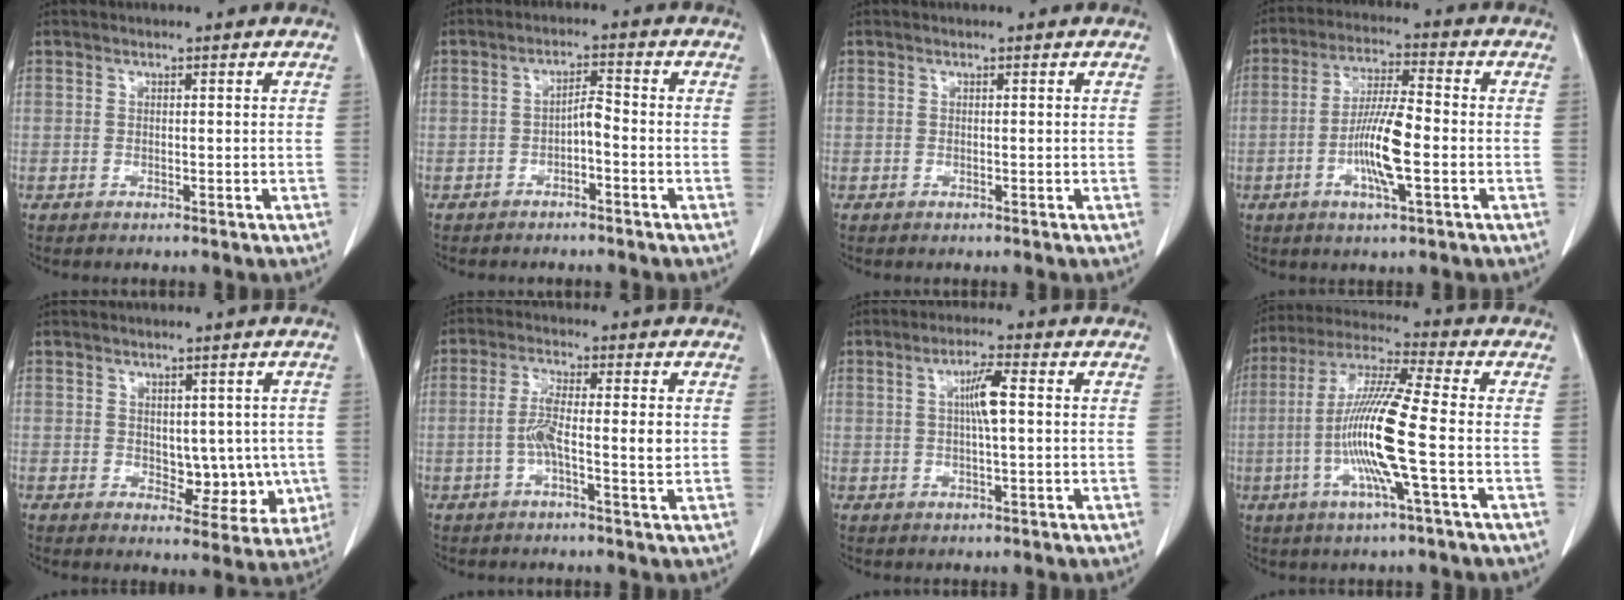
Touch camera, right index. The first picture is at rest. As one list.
[{"total": 2.7, "force": [-1.3, 0.7, 2.3], "torque": [-0.038, 0.008, -0.020]}, {"total": 0.0}, {"total": 9.4, "force": [-2.3, 1.0, 9.0], "torque": [-0.173, -0.004, -0.049]}, {"total": 6.5, "force": [-0.1, 4.0, 5.1], "torque": [-0.045, -0.002, 0.011]}, {"total": 5.6, "force": [-0.5, 0.7, 5.6], "torque": [-0.104, 0.003, -0.014]}, {"total": 4.5, "force": [0.7, 0.3, 4.4], "torque": [-0.081, 0.003, 0.011]}, {"total": 13.6, "force": [-2.7, -0.3, 13.3], "torque": [-0.270, -0.006, -0.063]}]